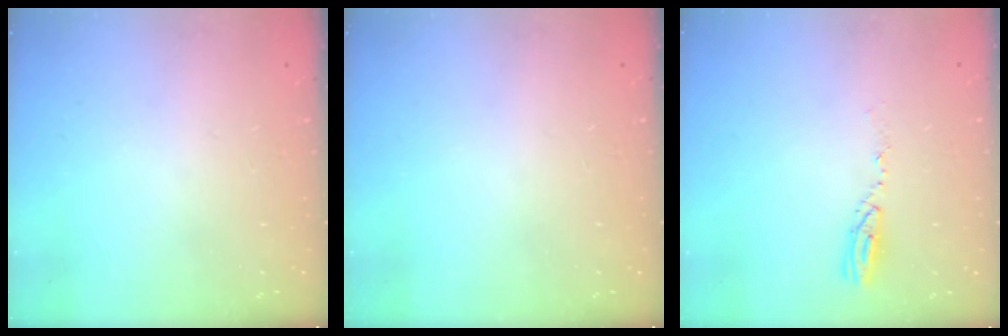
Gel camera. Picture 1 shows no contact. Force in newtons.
{"total": 0.0}
{"total": 4.3, "press": 4.2, "slide": 0.5}